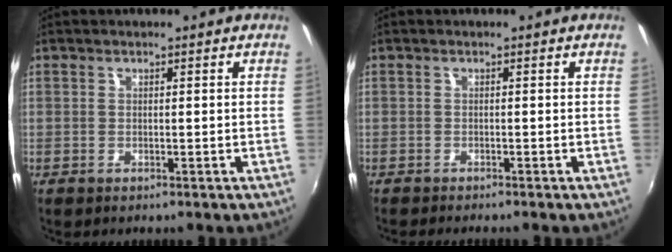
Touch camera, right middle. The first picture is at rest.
{"total": 1.6, "force": [-1.5, -0.1, 0.5], "torque": [-0.012, -0.013, -0.028]}